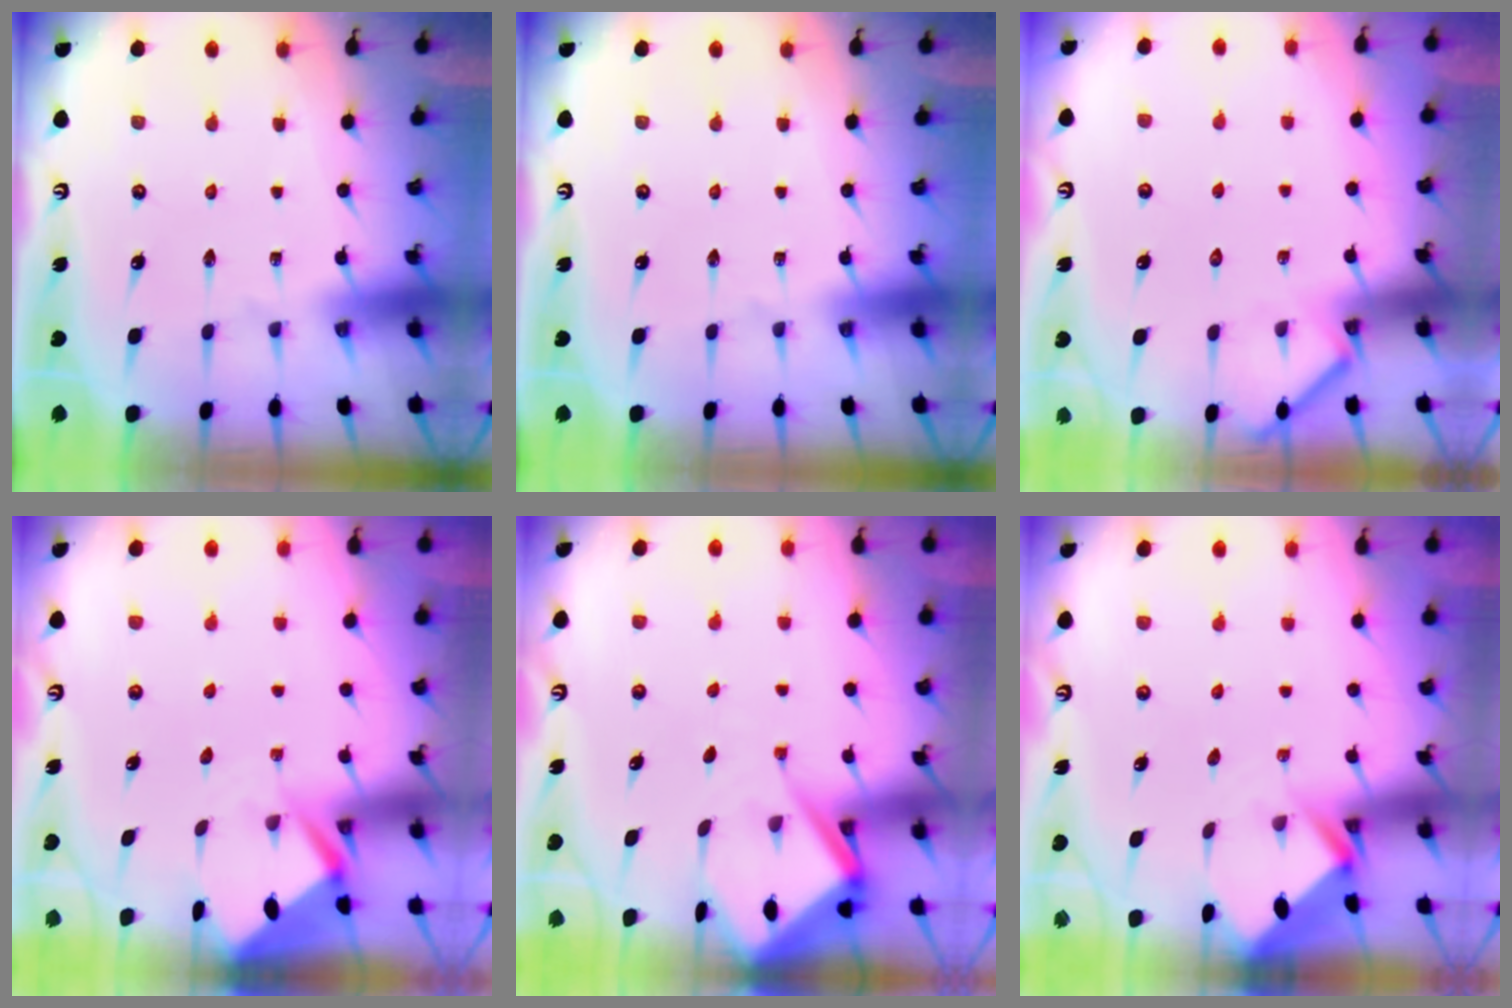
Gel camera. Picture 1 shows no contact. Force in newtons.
{"total": 0.0}
{"total": 2.8, "press": 2.8, "slide": 0.4}
{"total": 3.4, "press": 3.4, "slide": 0.3}
{"total": 7.2, "press": 7.2, "slide": 0.6}
{"total": 2.8, "press": 2.8, "slide": 0.2}